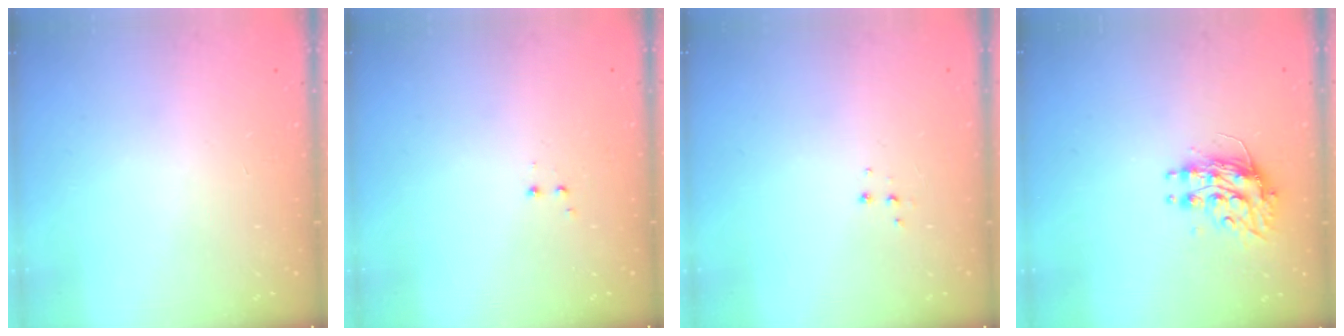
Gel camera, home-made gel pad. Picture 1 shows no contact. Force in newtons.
{"total": 1.2, "press": 1.1, "slide": 0.5}
{"total": 3.9, "press": 3.9, "slide": 0.5}
{"total": 10.2, "press": 10.2, "slide": 0.7}